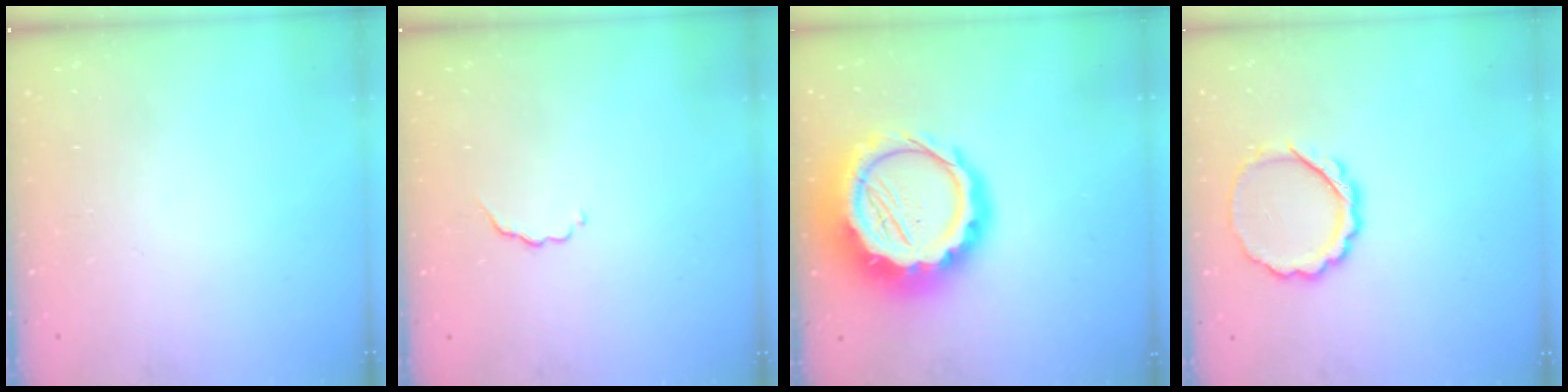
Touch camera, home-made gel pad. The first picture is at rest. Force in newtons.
{"total": 2.8, "press": 2.7, "slide": 0.5}
{"total": 19.3, "press": 18.9, "slide": 3.9}
{"total": 8.7, "press": 8.6, "slide": 1.0}